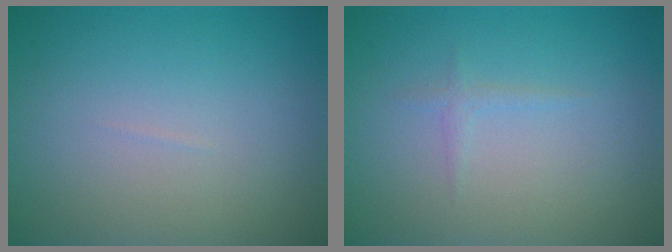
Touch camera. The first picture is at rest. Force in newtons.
{"total": 0.7, "press": 0.7, "slide": 0.0}